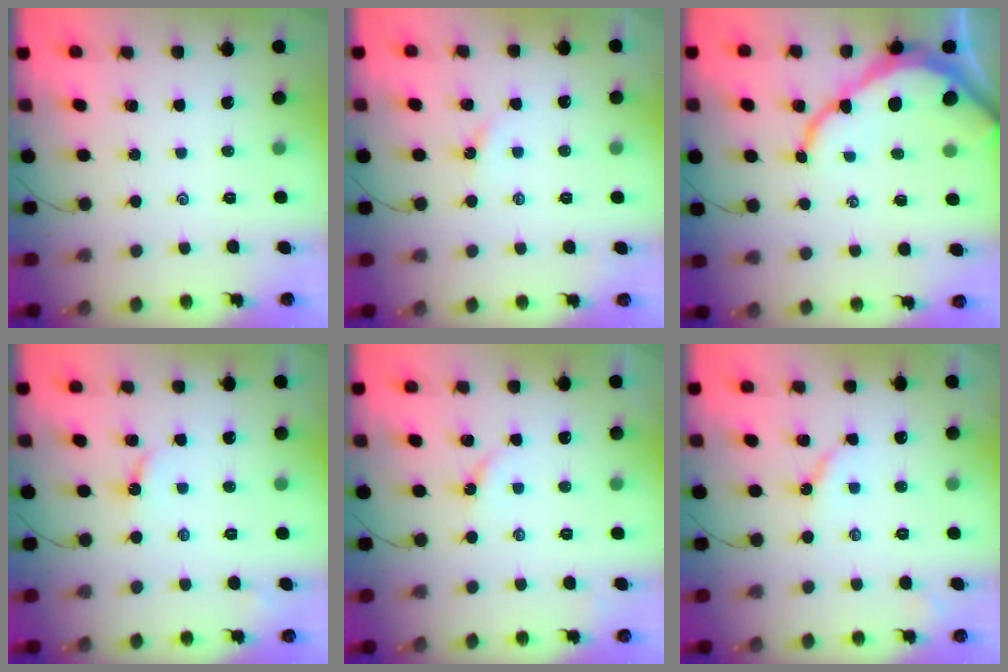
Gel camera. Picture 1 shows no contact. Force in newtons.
{"total": 1.9, "press": 1.8, "slide": 0.3}
{"total": 10.7, "press": 10.6, "slide": 1.3}
{"total": 2.8, "press": 2.8, "slide": 0.2}
{"total": 2.9, "press": 2.8, "slide": 0.4}
{"total": 4.9, "press": 4.8, "slide": 0.4}